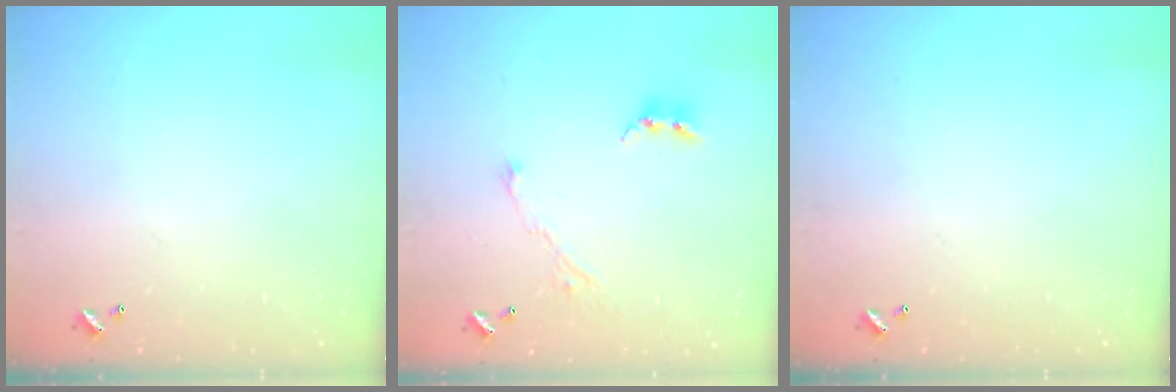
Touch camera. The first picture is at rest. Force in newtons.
{"total": 4.4, "press": 4.3, "slide": 0.6}
{"total": 0.0}